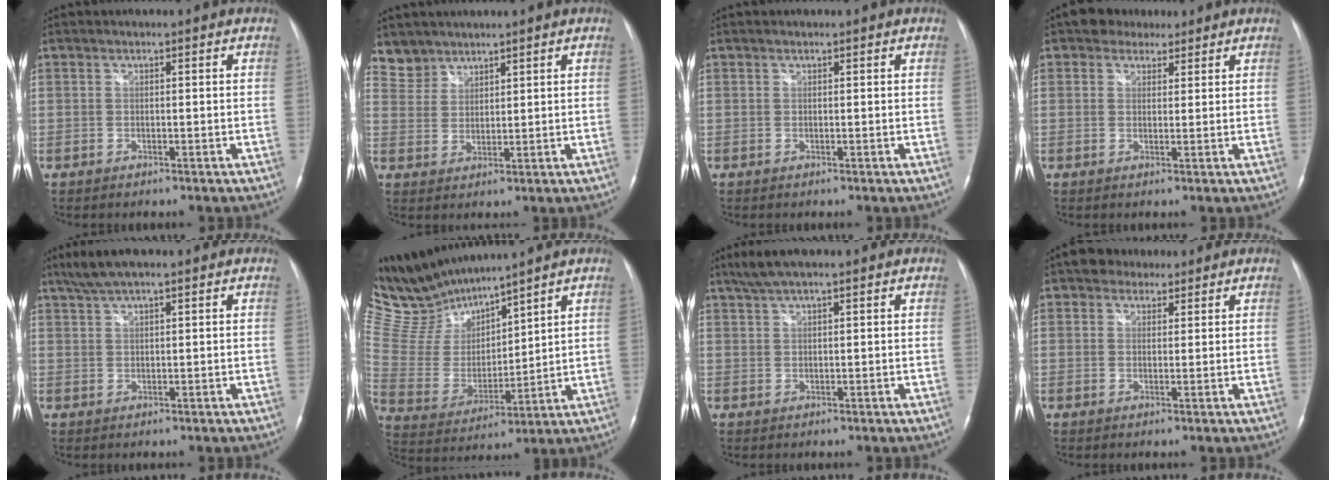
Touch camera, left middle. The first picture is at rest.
{"total": 4.0, "force": [3.5, 1.9, -0.6], "torque": [0.020, 0.006, 0.071]}
{"total": 0.0}
{"total": 4.0, "force": [2.9, 2.6, 0.8], "torque": [-0.014, 0.012, 0.043]}
{"total": 4.8, "force": [3.6, 0.6, 3.1], "torque": [-0.069, 0.017, 0.067]}
{"total": 12.9, "force": [12.5, 1.3, 2.8], "torque": [-0.084, 0.004, 0.268]}
{"total": 4.4, "force": [3.3, 0.6, 2.8], "torque": [-0.061, 0.016, 0.062]}
{"total": 4.1, "force": [2.8, 2.6, 1.5], "torque": [-0.028, 0.017, 0.044]}